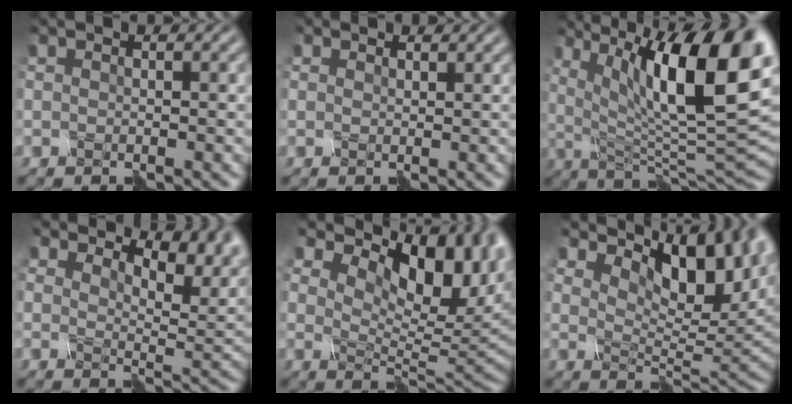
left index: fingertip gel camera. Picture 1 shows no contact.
{"total": 0.8, "force": [0.7, 0.4, -0.1], "torque": [-0.004, -0.003, 0.010]}
{"total": 13.9, "force": [4.3, 3.5, 12.7], "torque": [-0.191, -0.003, 0.074]}
{"total": 7.1, "force": [4.8, 2.8, 4.4], "torque": [-0.068, 0.005, 0.076]}
{"total": 12.2, "force": [5.8, 6.0, 8.9], "torque": [-0.128, 0.022, 0.082]}
{"total": 9.3, "force": [5.0, 4.1, 6.6], "torque": [-0.105, 0.005, 0.082]}